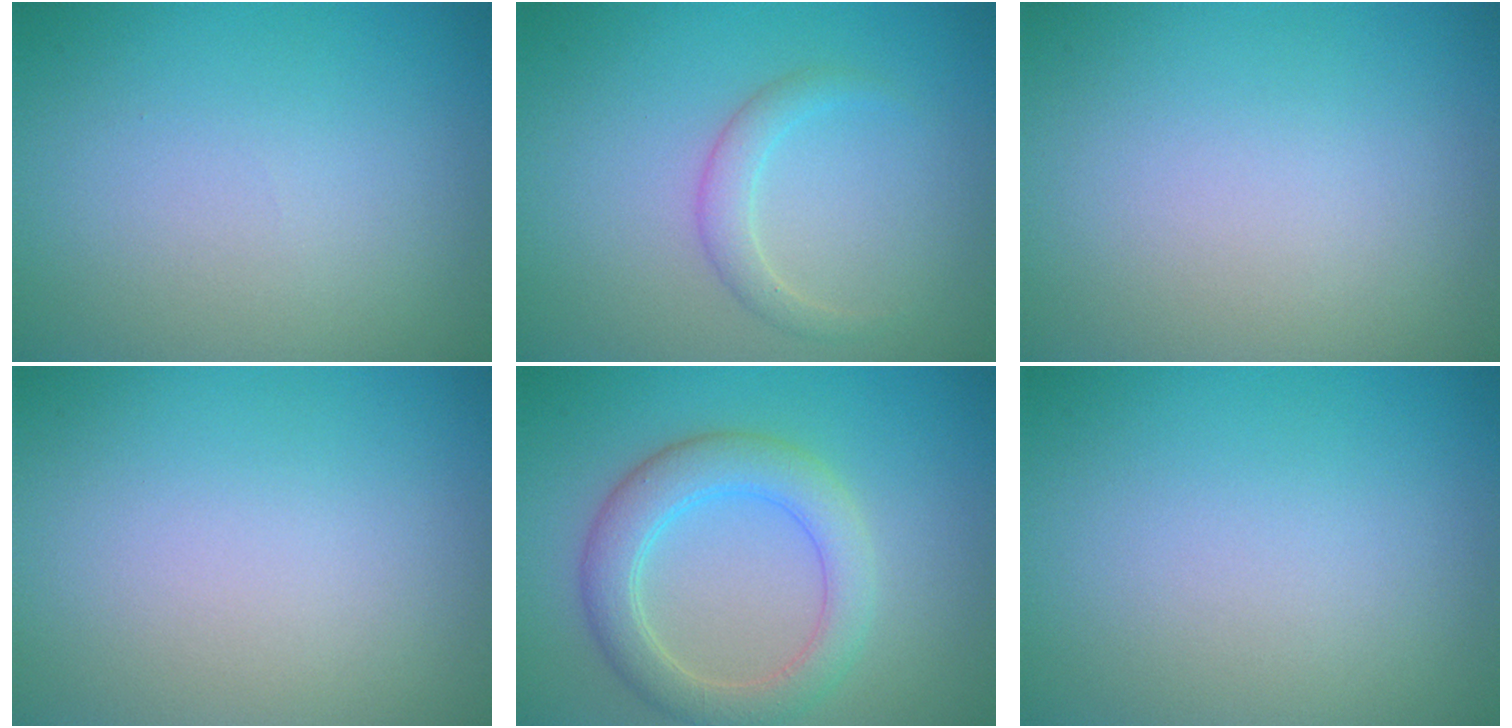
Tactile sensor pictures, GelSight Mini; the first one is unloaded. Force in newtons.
{"total": 1.7, "press": 1.7, "slide": 0.1}
{"total": 0.0}
{"total": 0.0}
{"total": 4.5, "press": 4.5, "slide": 0.2}
{"total": 0.0}